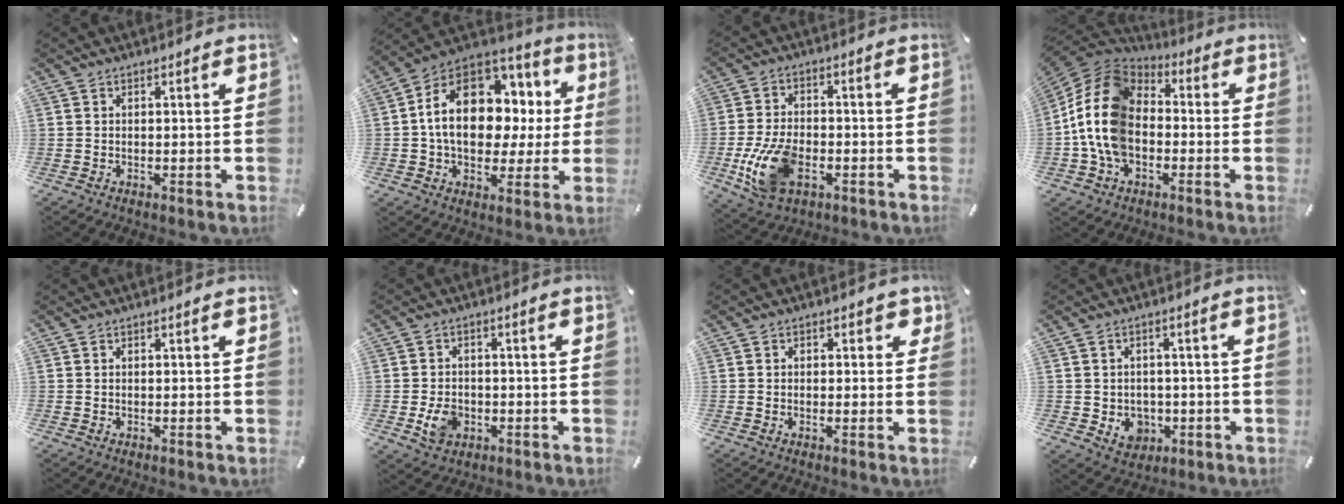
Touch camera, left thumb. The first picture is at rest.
{"total": 20.3, "force": [3.6, 14.1, 14.2], "torque": [-0.242, -0.013, 0.061]}
{"total": 12.9, "force": [-3.8, 7.9, 9.4], "torque": [-0.201, 0.005, -0.064]}
{"total": 16.4, "force": [-2.9, 12.1, 10.6], "torque": [-0.243, 0.027, -0.058]}
{"total": 0.0}
{"total": 6.1, "force": [-1.6, 5.0, 3.1], "torque": [-0.055, -0.001, -0.030]}
{"total": 2.1, "force": [0.1, 1.7, 1.3], "torque": [-0.001, -0.001, -0.006]}
{"total": 5.4, "force": [-0.9, 5.0, 1.8], "torque": [-0.019, 0.002, -0.018]}